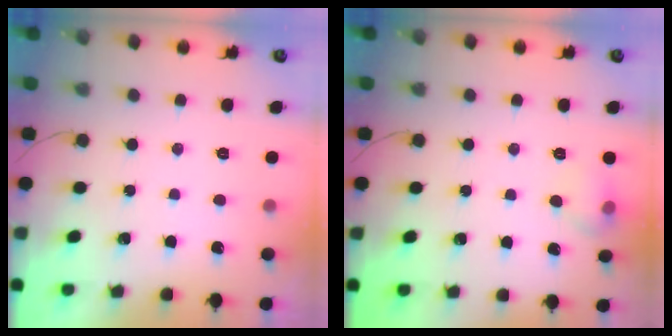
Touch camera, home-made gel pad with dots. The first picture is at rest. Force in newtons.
{"total": 5.8, "press": 5.6, "slide": 1.6}